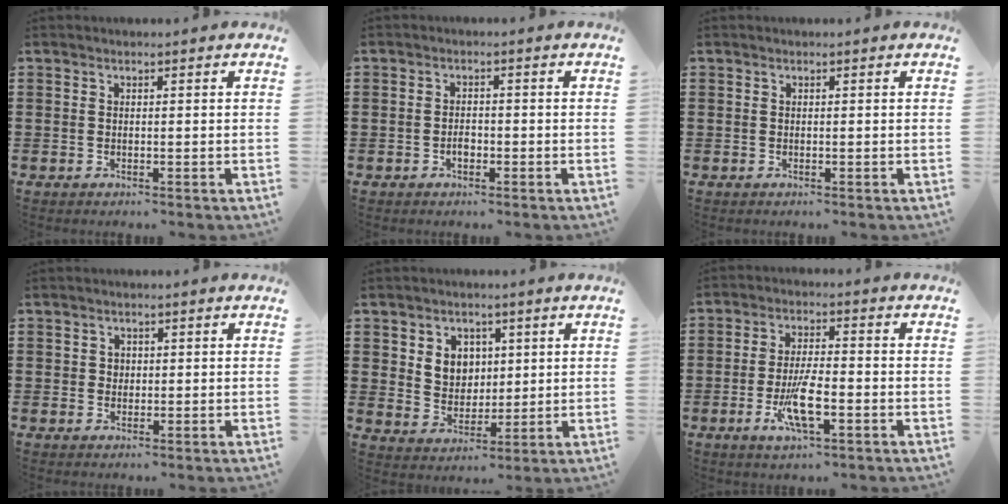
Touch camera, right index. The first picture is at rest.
{"total": 1.6, "force": [-0.7, 0.9, 1.1], "torque": [-0.021, 0.000, -0.013]}
{"total": 0.0}
{"total": 0.8, "force": [0.3, 0.7, 0.2], "torque": [-0.006, 0.006, 0.006]}
{"total": 4.7, "force": [1.8, 4.1, 1.5], "torque": [-0.041, 0.011, 0.031]}
{"total": 7.5, "force": [-2.7, 2.0, 6.6], "torque": [-0.139, -0.015, -0.050]}